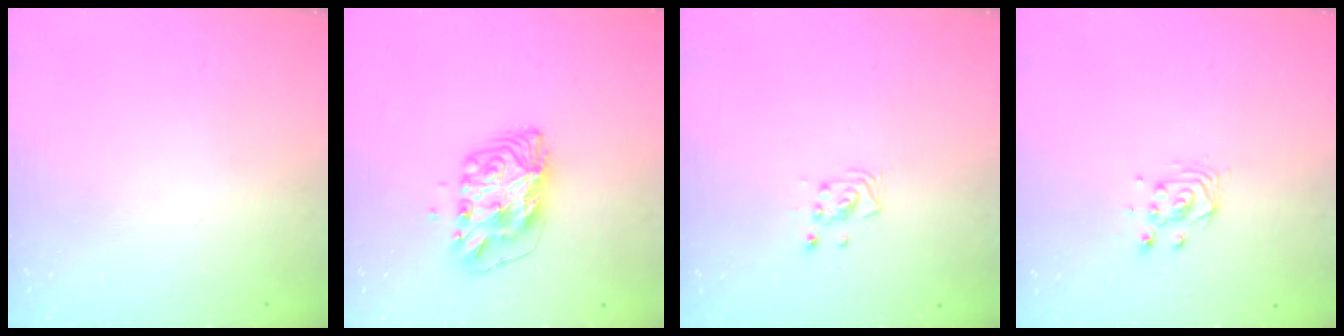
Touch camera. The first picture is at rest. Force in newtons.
{"total": 10.3, "press": 10.3, "slide": 0.8}
{"total": 3.6, "press": 3.6, "slide": 0.3}
{"total": 4.0, "press": 4.0, "slide": 0.1}